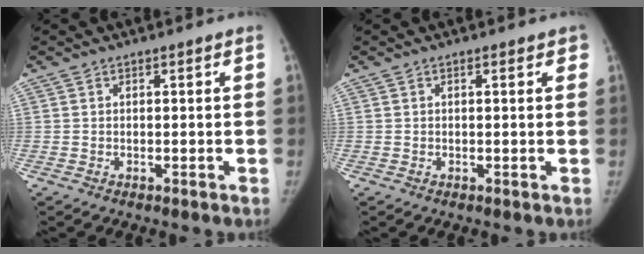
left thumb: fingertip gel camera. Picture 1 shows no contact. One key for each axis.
{"total": 1.5, "fx": 0.8, "fy": 0.6, "fz": 1.2, "tx": -0.008, "ty": 0.000, "tz": 0.006}